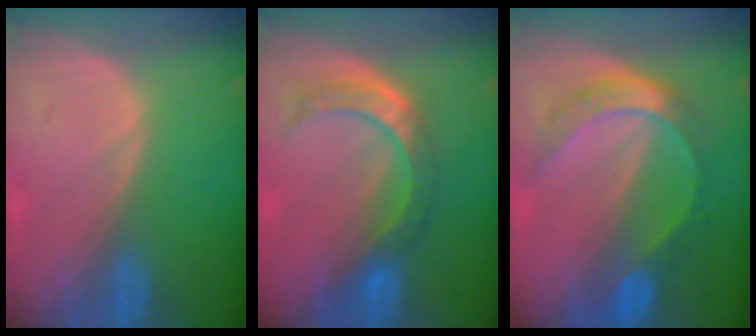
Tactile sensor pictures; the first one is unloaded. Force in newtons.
{"total": 6.9, "press": 6.7, "slide": 1.9}
{"total": 7.0, "press": 7.0, "slide": 0.6}